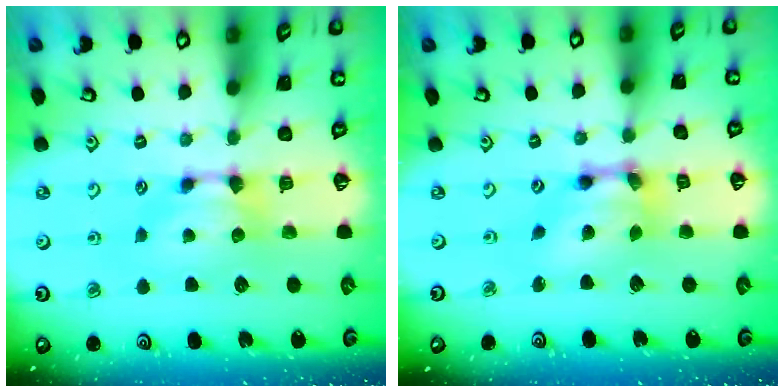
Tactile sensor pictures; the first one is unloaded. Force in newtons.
{"total": 6.3, "press": 5.4, "slide": 3.2}